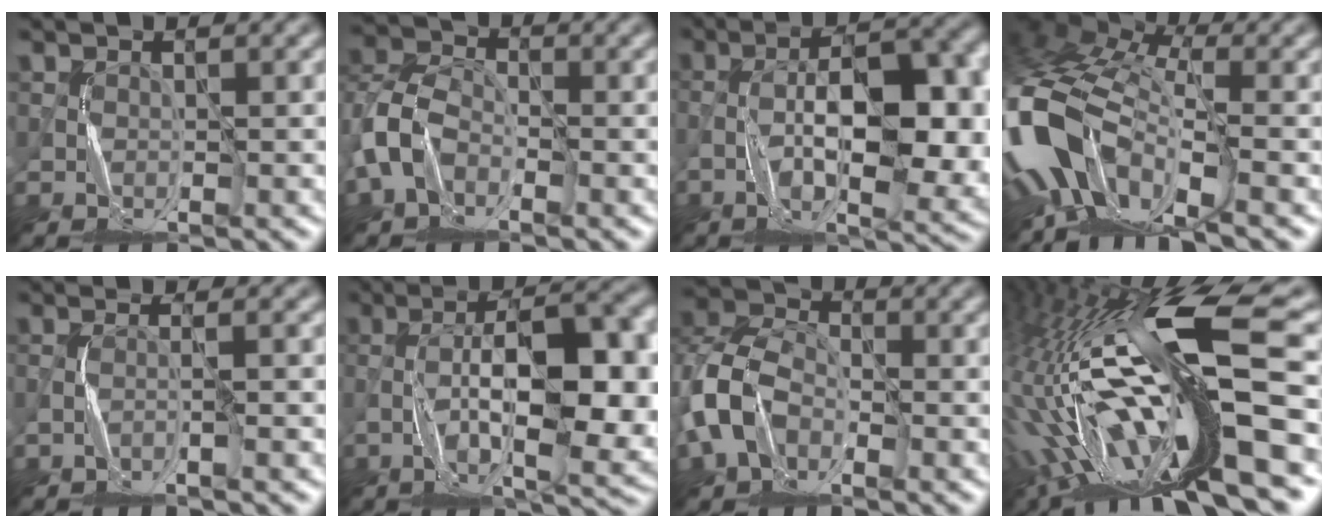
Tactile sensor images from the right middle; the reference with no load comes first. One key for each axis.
{"total": 5.3, "fx": -2.1, "fy": 3.6, "fz": 3.3, "tx": -0.075, "ty": 0.009, "tz": -0.054}
{"total": 11.6, "fx": -1.9, "fy": 4.8, "fz": 10.4, "tx": -0.163, "ty": 0.009, "tz": -0.031}
{"total": 14.4, "fx": -5.0, "fy": 7.3, "fz": 11.3, "tx": -0.246, "ty": -0.001, "tz": -0.104}
{"total": 1.8, "fx": -1.0, "fy": 0.1, "fz": 1.6, "tx": -0.026, "ty": 0.005, "tz": -0.029}
{"total": 13.2, "fx": -2.3, "fy": 4.8, "fz": 12.1, "tx": -0.198, "ty": 0.010, "tz": -0.037}
{"total": 6.7, "fx": -2.4, "fy": 4.6, "fz": 4.2, "tx": -0.097, "ty": 0.010, "tz": -0.060}
{"total": 17.8, "fx": -3.1, "fy": 4.7, "fz": 16.9, "tx": -0.314, "ty": 0.023, "tz": -0.057}